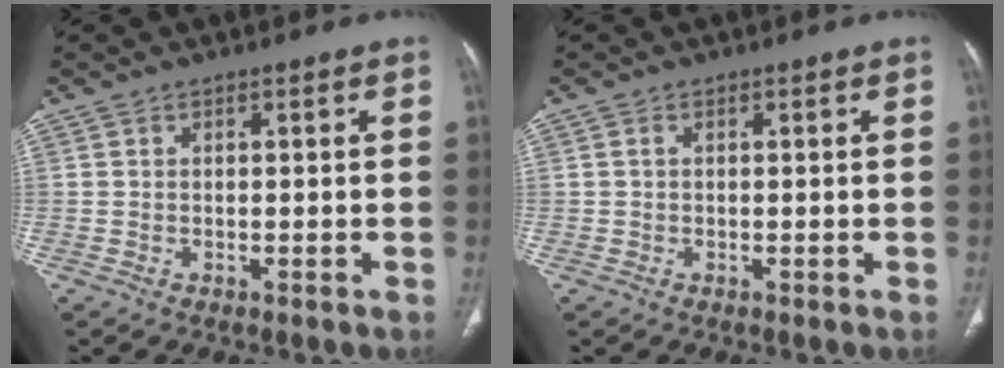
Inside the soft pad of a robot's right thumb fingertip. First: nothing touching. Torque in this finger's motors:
{"motor_torque": [-0.25, 0.05, -0.09, -0.04, 0.06]}